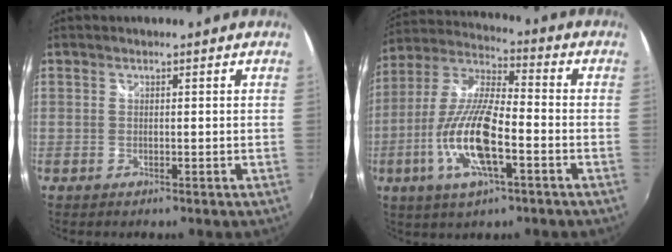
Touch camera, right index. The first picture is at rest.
{"total": 15.5, "force": [-5.3, 4.2, 14.0], "torque": [-0.289, -0.008, -0.105]}